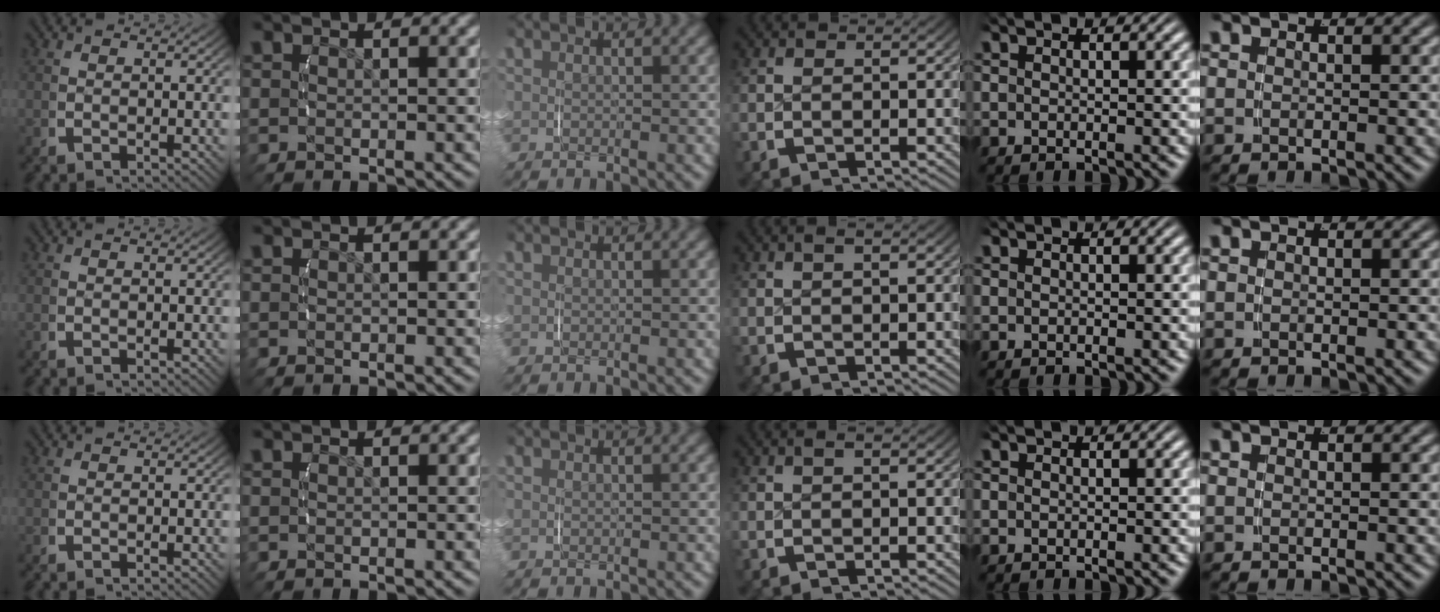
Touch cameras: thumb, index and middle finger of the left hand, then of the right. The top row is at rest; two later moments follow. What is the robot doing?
{"motion": "lift_and_place", "object": "small bumper sticker"}